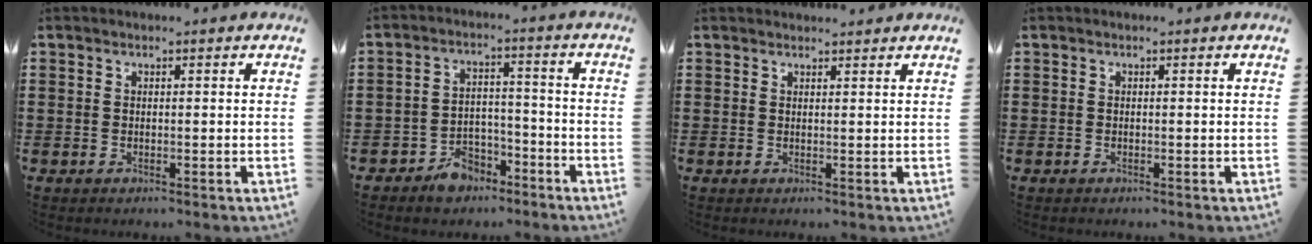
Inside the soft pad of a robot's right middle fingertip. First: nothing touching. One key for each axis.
{"total": 5.0, "fx": -4.4, "fy": 2.2, "fz": 1.0, "tx": -0.019, "ty": 0.017, "tz": -0.085}
{"total": 1.2, "fx": 1.2, "fy": -0.1, "fz": 0.1, "tx": -0.004, "ty": -0.003, "tz": 0.023}
{"total": 0.0}